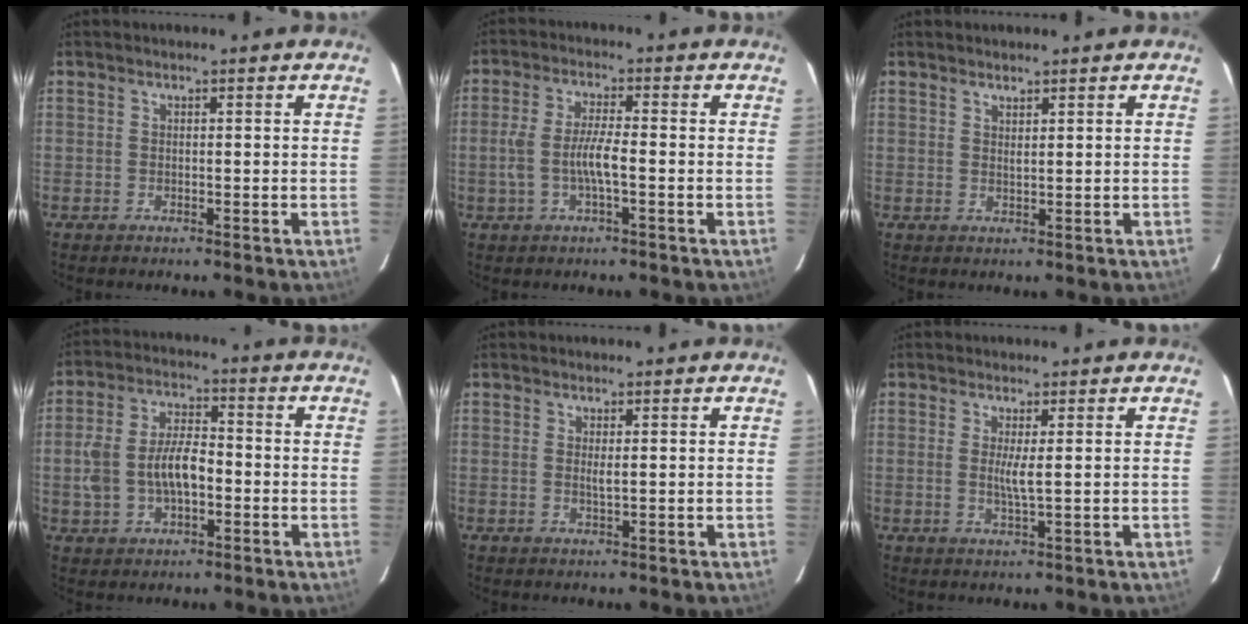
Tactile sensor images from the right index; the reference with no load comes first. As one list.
[{"total": 6.2, "force": [-1.5, 1.1, 5.9], "torque": [-0.122, 0.002, -0.027]}, {"total": 1.3, "force": [1.2, 0.2, 0.6], "torque": [-0.011, -0.001, 0.019]}, {"total": 10.3, "force": [-1.9, 5.7, 8.3], "torque": [-0.174, 0.014, -0.028]}, {"total": 1.3, "force": [0.2, 0.1, 1.3], "torque": [-0.024, -0.002, 0.002]}, {"total": 2.8, "force": [0.3, -0.1, 2.8], "torque": [-0.052, -0.006, 0.004]}]